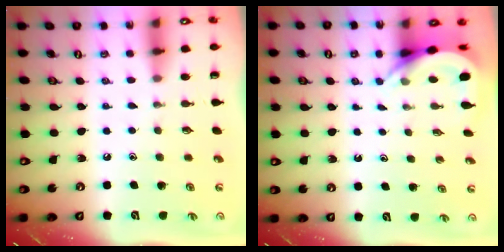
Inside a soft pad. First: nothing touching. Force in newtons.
{"total": 5.1, "press": 5.1, "slide": 0.2}